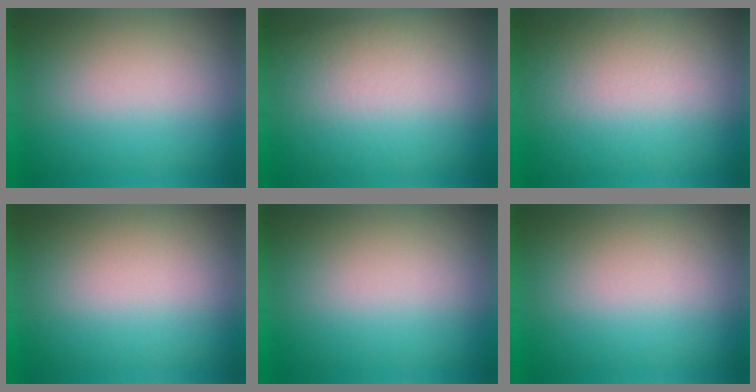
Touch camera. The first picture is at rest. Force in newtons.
{"total": 2.9}
{"total": 2.7}
{"total": 0.0}
{"total": 0.0}
{"total": 0.0}